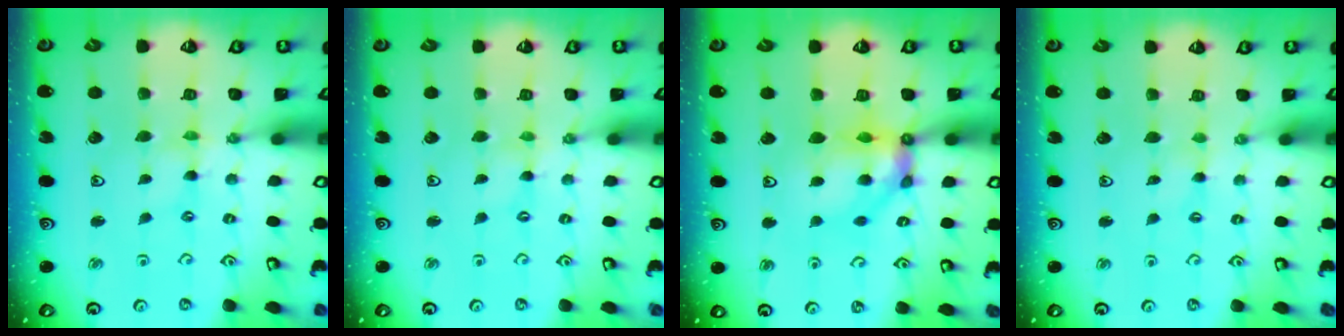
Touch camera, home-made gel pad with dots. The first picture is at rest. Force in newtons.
{"total": 0.0}
{"total": 11.1, "press": 10.9, "slide": 1.5}
{"total": 0.0}